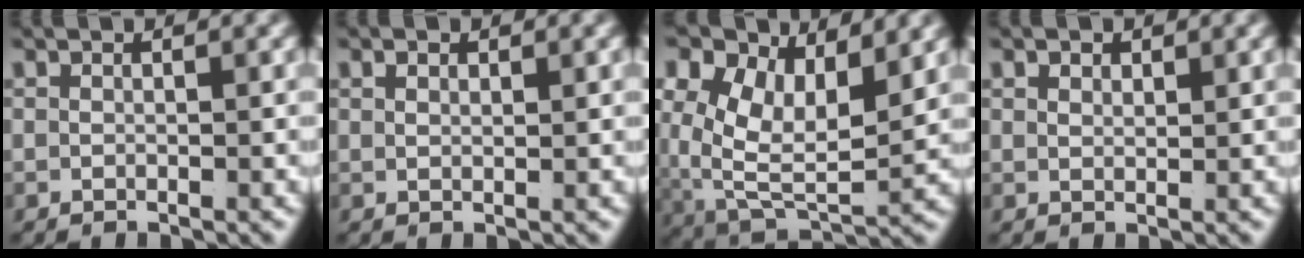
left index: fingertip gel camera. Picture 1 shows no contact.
{"total": 0.8, "force": [0.6, -0.3, 0.4], "torque": [-0.006, -0.005, 0.017]}
{"total": 10.8, "force": [0.9, 7.8, 7.4], "torque": [-0.163, -0.048, 0.032]}
{"total": 0.9, "force": [0.8, 0.0, 0.5], "torque": [-0.007, -0.009, 0.024]}